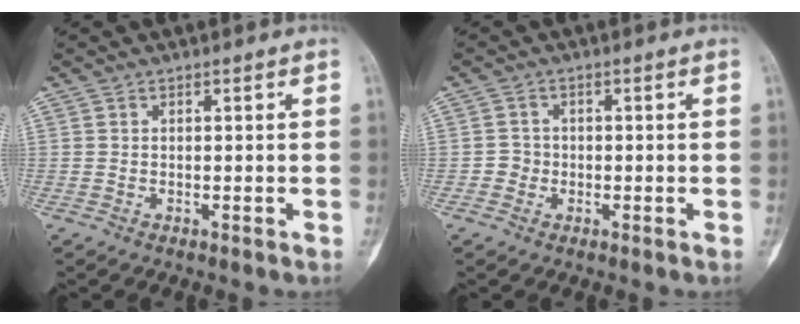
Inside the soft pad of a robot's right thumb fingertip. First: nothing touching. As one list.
[{"total": 2.1, "force": [-0.6, 2.0, 0.4], "torque": [0.006, 0.009, -0.016]}]